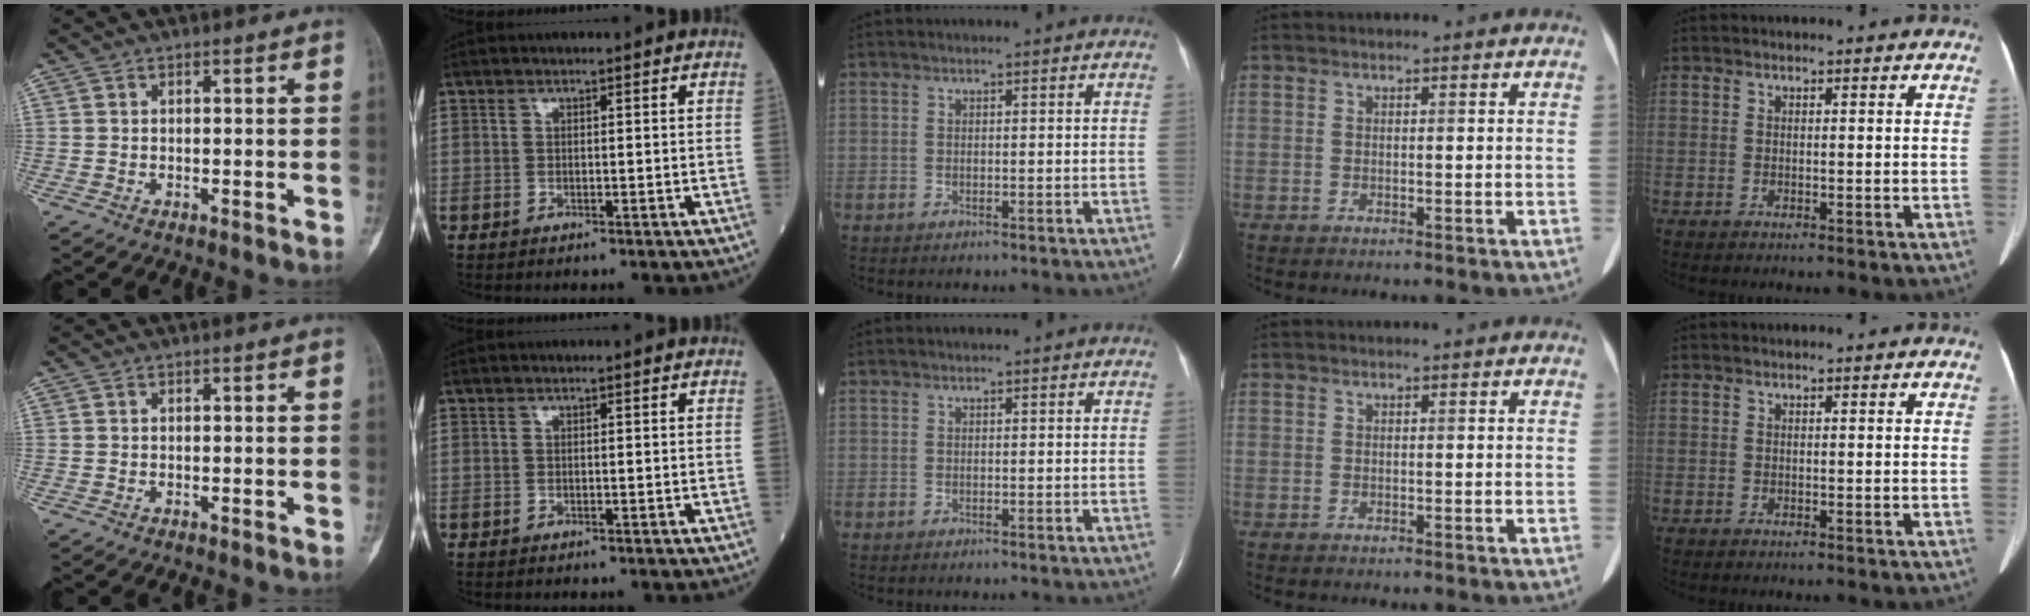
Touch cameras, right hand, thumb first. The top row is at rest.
{}